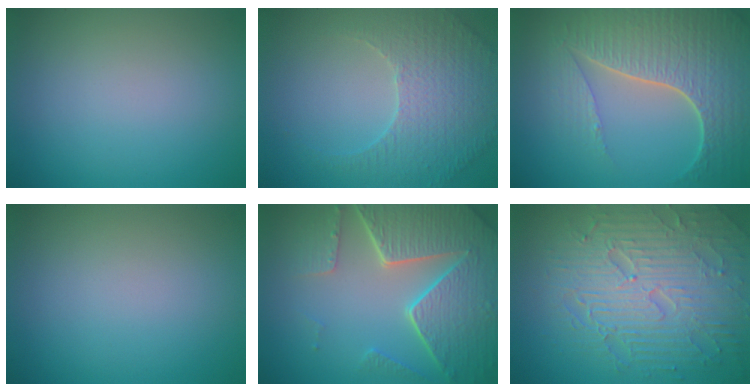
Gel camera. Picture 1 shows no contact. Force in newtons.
{"total": 4.1, "press": 3.7, "slide": 1.9}
{"total": 7.7, "press": 5.6, "slide": 5.3}
{"total": 0.0}
{"total": 8.4, "press": 6.0, "slide": 5.9}
{"total": 8.8, "press": 6.3, "slide": 6.1}